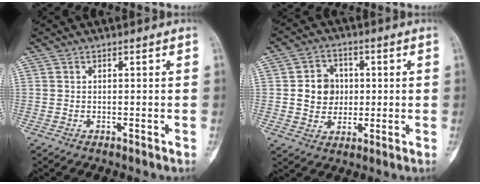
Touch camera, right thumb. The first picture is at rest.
{"total": 7.9, "force": [0.6, 7.0, 3.8], "torque": [-0.027, 0.003, 0.009]}